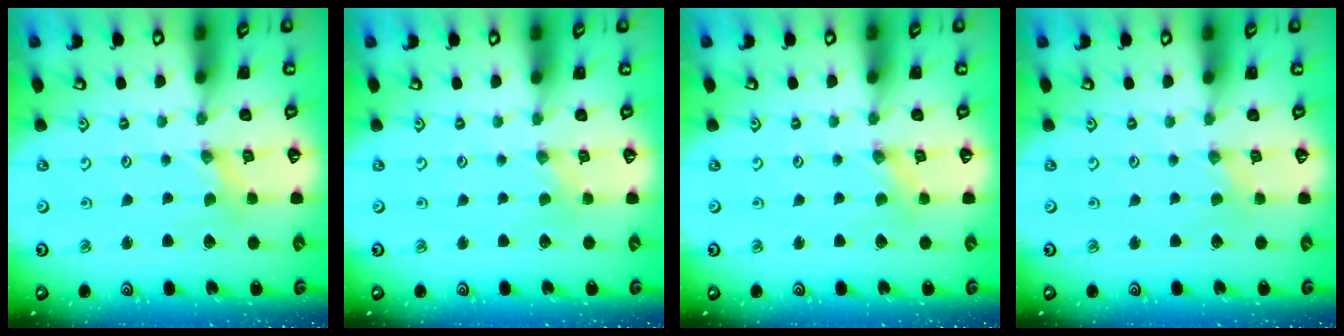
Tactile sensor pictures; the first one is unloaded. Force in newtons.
{"total": 0.0}
{"total": 1.0, "press": 1.0, "slide": 0.2}
{"total": 0.0}